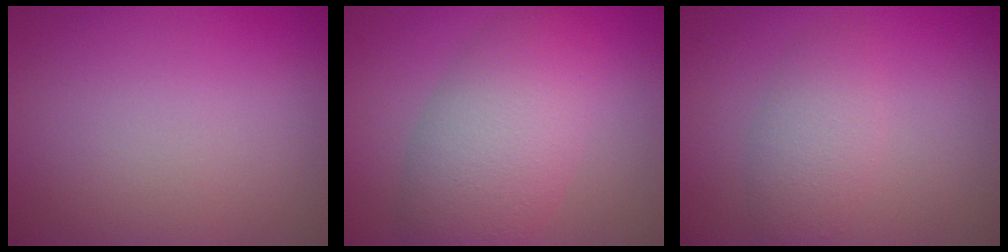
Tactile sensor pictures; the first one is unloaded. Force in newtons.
{"total": 5.3, "press": 5.3, "slide": 0.3}
{"total": 2.7, "press": 2.7, "slide": 0.1}